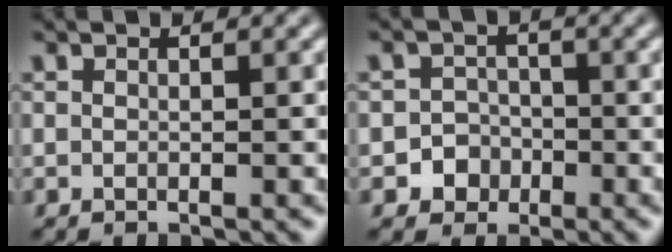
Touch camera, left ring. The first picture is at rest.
{"total": 2.9, "force": [-1.3, 2.6, 0.3], "torque": [0.025, 0.005, -0.032]}